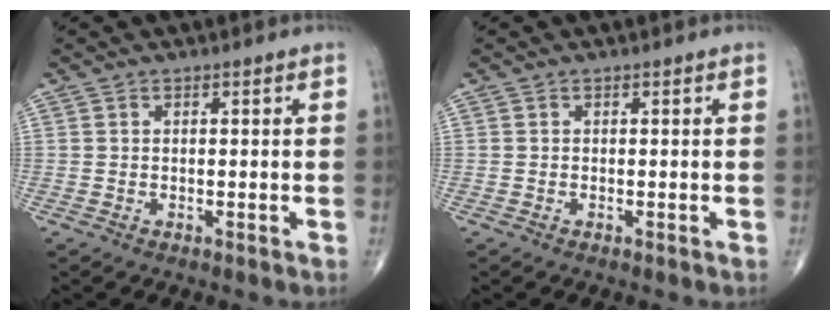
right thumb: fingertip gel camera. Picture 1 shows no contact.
{"total": 0.0}